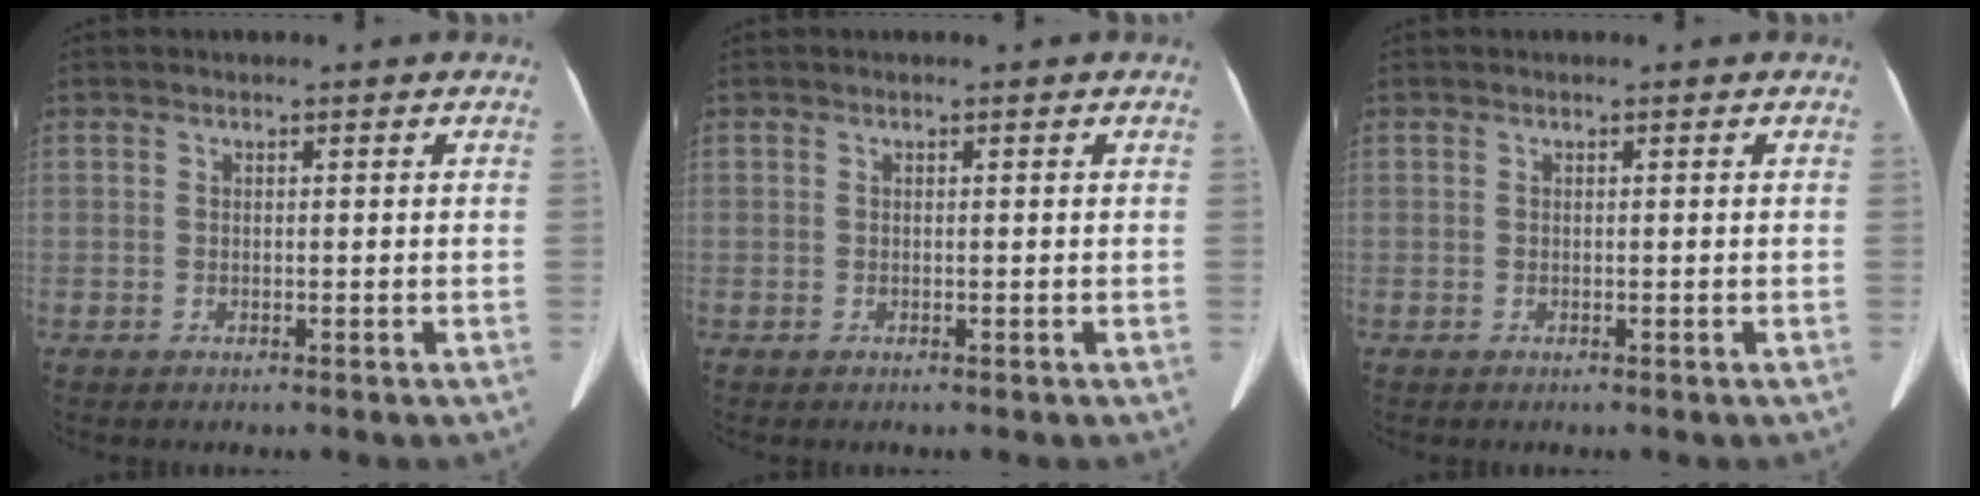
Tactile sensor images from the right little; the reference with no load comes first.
{"total": 0.0}
{"total": 0.0}